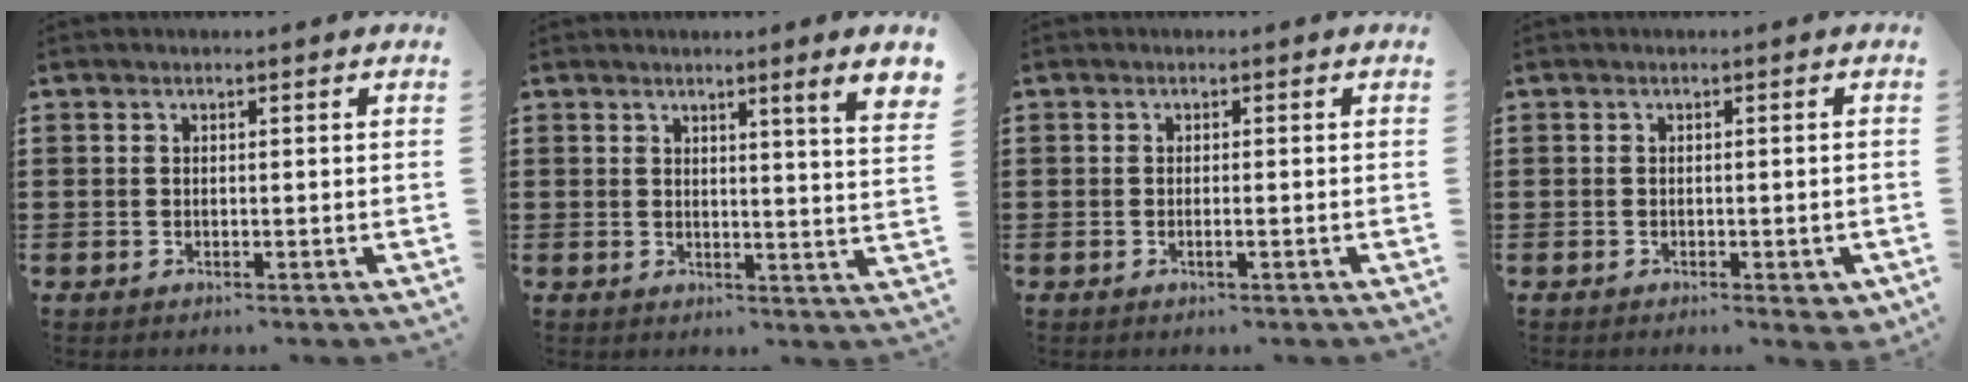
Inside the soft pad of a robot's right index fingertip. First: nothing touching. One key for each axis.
{"total": 4.1, "fx": 2.5, "fy": -0.7, "fz": 3.2, "tx": -0.052, "ty": -0.018, "tz": 0.037}
{"total": 0.8, "fx": -0.4, "fy": -0.1, "fz": 0.7, "tx": -0.012, "ty": -0.005, "tz": -0.006}
{"total": 1.3, "fx": -0.9, "fy": 0.5, "fz": 0.9, "tx": -0.017, "ty": -0.002, "tz": -0.016}